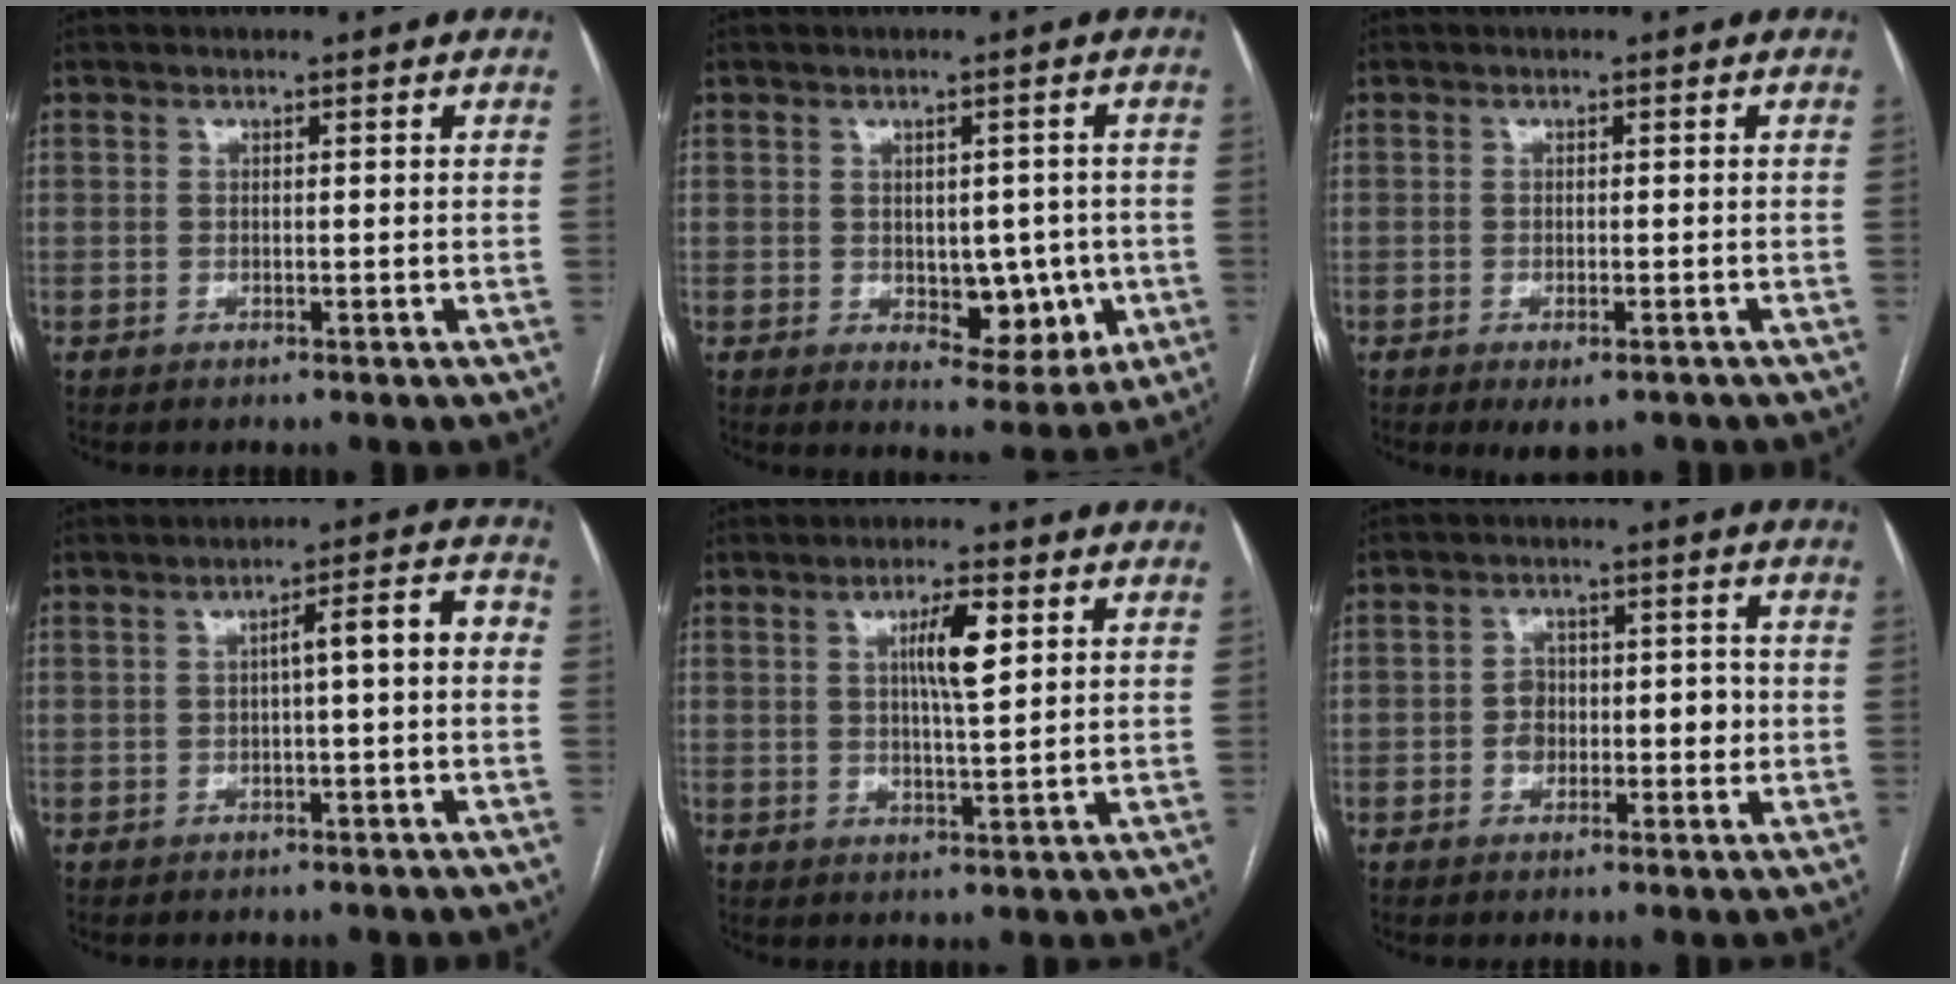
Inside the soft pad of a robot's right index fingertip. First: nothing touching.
{"total": 7.3, "force": [-1.0, 4.4, 5.7], "torque": [-0.055, 0.006, 0.002]}
{"total": 3.1, "force": [-2.0, 1.0, 2.1], "torque": [-0.026, -0.005, -0.020]}
{"total": 5.1, "force": [-0.2, 0.6, 5.1], "torque": [-0.068, 0.023, -0.004]}
{"total": 5.6, "force": [1.9, 0.4, 5.3], "torque": [-0.093, 0.002, 0.033]}
{"total": 5.2, "force": [-0.9, 3.5, 3.8], "torque": [-0.053, 0.024, -0.011]}